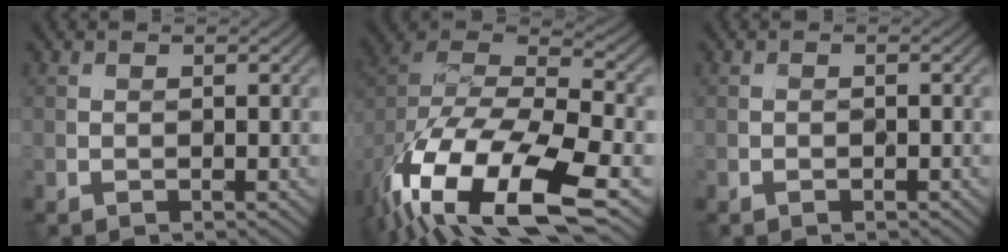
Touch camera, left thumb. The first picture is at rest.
{"total": 17.4, "force": [-8.9, 8.2, 12.4], "torque": [-0.273, -0.059, -0.128]}
{"total": 0.7, "force": [-0.5, 0.3, 0.4], "torque": [-0.008, 0.001, -0.009]}